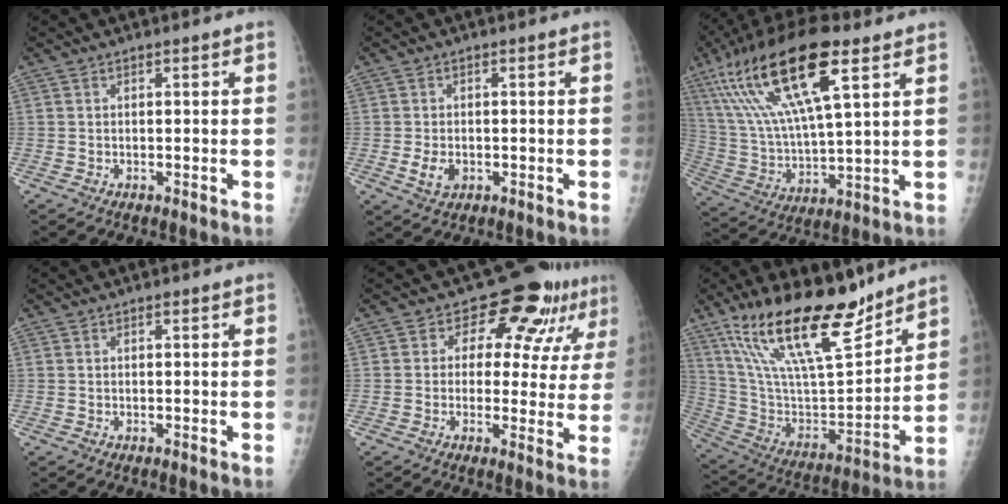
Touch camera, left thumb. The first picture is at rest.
{"total": 3.6, "force": [-0.8, 2.5, 2.4], "torque": [-0.042, -0.001, -0.009]}
{"total": 22.8, "force": [11.1, 6.8, 18.8], "torque": [-0.369, -0.015, 0.206]}
{"total": 0.0}
{"total": 11.8, "force": [6.5, 6.8, 7.2], "torque": [-0.052, -0.020, 0.071]}
{"total": 24.7, "force": [17.4, 7.4, 15.9], "torque": [-0.251, -0.077, 0.314]}